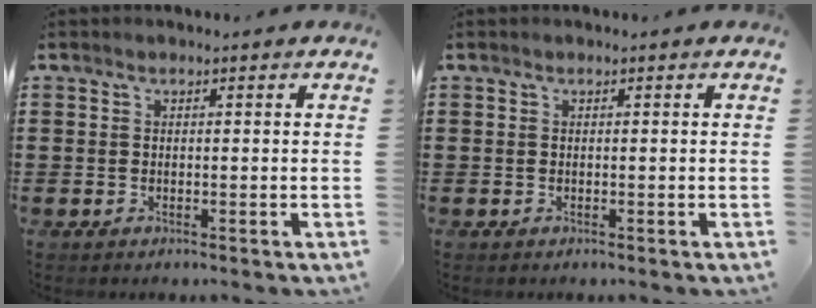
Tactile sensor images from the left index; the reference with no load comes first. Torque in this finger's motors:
{"motor_torque": [-0.02, 0.04, 0.00, 0.00]}